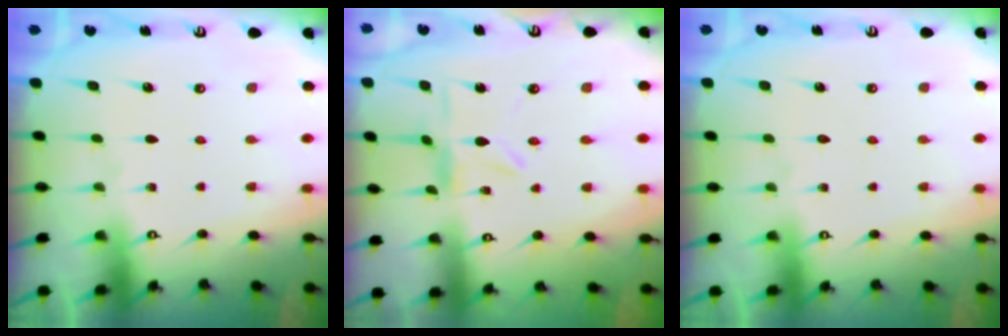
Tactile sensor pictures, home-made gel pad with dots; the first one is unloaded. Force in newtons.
{"total": 2.0, "press": 2.0, "slide": 0.3}
{"total": 1.6, "press": 1.6, "slide": 0.1}